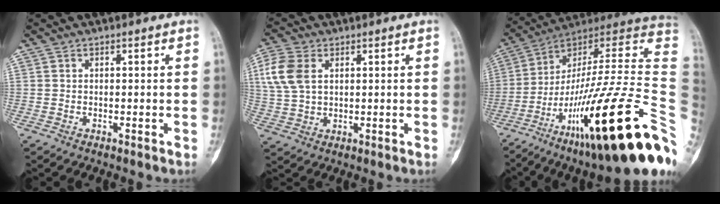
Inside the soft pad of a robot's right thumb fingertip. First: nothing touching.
{"total": 8.6, "force": [2.6, 5.6, 6.0], "torque": [-0.135, 0.003, 0.054]}
{"total": 33.7, "force": [-9.4, 5.8, 31.8], "torque": [-0.439, 0.052, -0.159]}